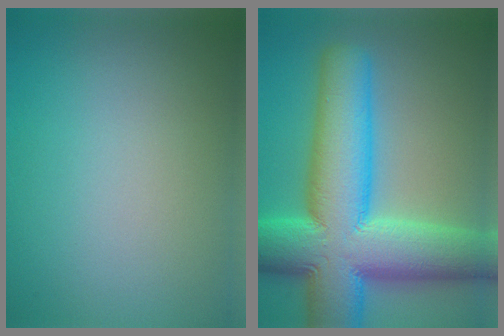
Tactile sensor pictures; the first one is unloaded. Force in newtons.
{"total": 15.1, "press": 15.1, "slide": 0.5}